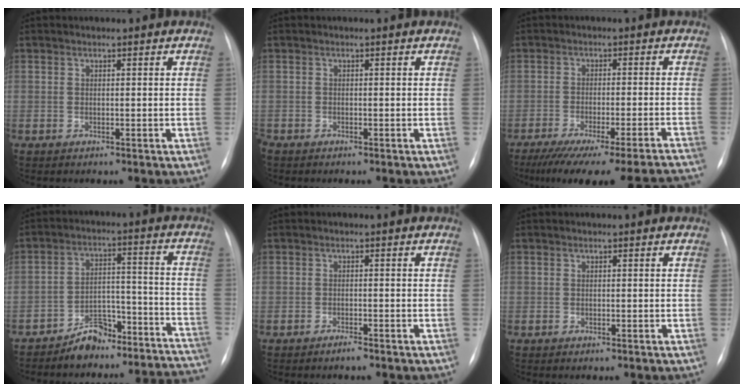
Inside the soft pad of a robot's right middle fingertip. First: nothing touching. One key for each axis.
{"total": 0.7, "fx": -0.6, "fy": 0.3, "fz": 0.2, "tx": -0.006, "ty": -0.001, "tz": -0.012}
{"total": 22.2, "fx": -20.2, "fy": -0.3, "fz": 9.3, "tx": -0.085, "ty": -0.037, "tz": -0.268}
{"total": 14.9, "fx": -13.8, "fy": 4.8, "fz": 2.8, "tx": -0.004, "ty": 0.072, "tz": -0.191}
{"total": 1.0, "fx": -0.8, "fy": -0.1, "fz": 0.5, "tx": -0.012, "ty": -0.001, "tz": -0.015}
{"total": 0.0}